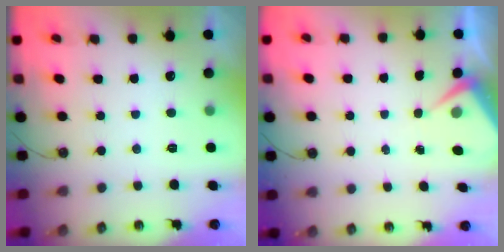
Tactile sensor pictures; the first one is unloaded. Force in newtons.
{"total": 4.0, "press": 4.0, "slide": 0.5}